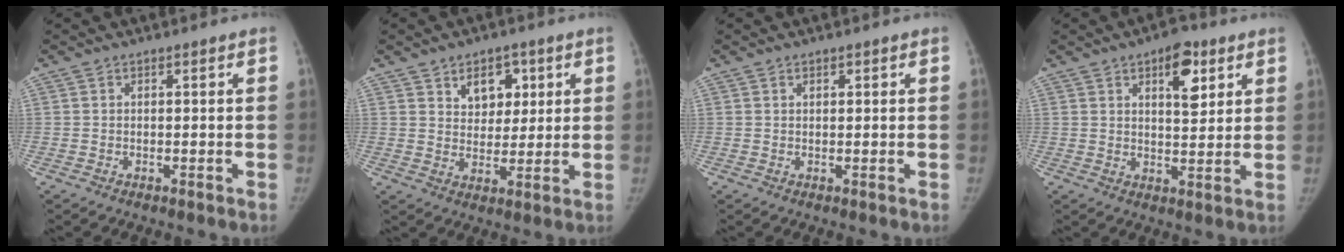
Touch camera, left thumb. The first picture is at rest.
{"total": 7.3, "force": [3.3, 5.1, 4.0], "torque": [-0.022, -0.016, 0.052]}
{"total": 0.8, "force": [0.5, 0.4, 0.4], "torque": [-0.003, -0.002, 0.007]}
{"total": 7.9, "force": [3.8, 3.7, 5.8], "torque": [-0.060, -0.018, 0.051]}